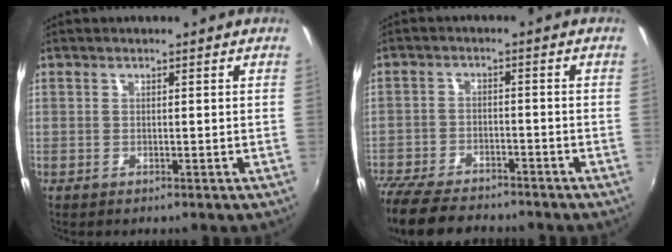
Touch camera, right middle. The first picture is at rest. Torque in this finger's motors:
{"motor_torque": [1.10, -1.04, 0.56, 0.13]}